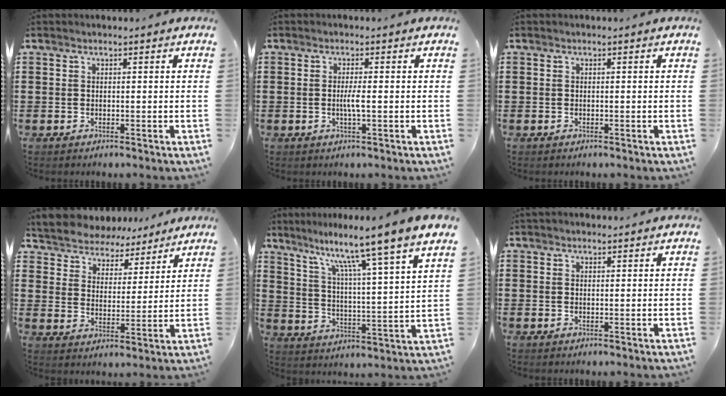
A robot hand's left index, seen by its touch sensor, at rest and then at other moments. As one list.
[{"total": 2.3, "force": [-0.2, 0.0, 2.3], "torque": [-0.043, -0.002, -0.005]}, {"total": 0.0}, {"total": 4.9, "force": [4.8, 0.9, -0.5], "torque": [-0.020, -0.034, 0.083]}, {"total": 9.5, "force": [7.9, -1.8, 4.9], "torque": [-0.110, -0.069, 0.118]}, {"total": 1.1, "force": [1.1, 0.4, 0.1], "torque": [-0.004, 0.001, 0.022]}]